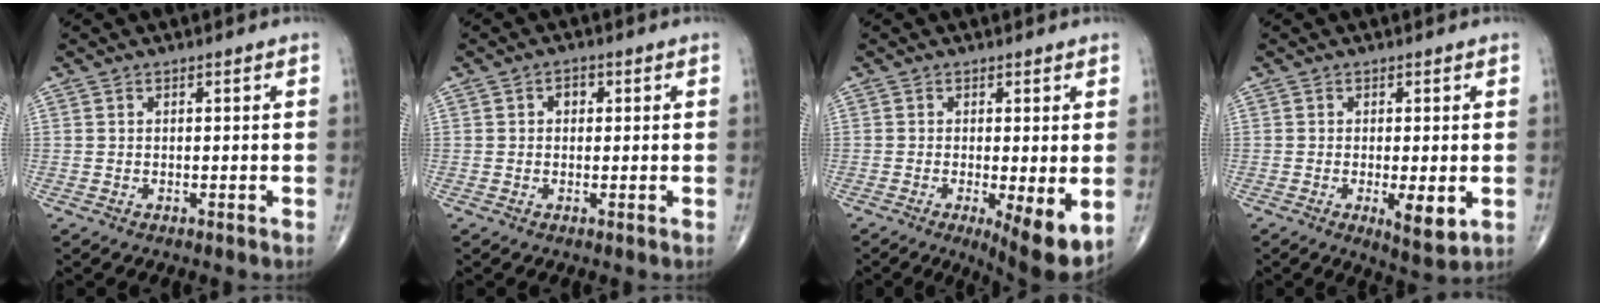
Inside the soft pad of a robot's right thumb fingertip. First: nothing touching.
{"total": 1.9, "force": [0.4, 1.5, 1.1], "torque": [-0.008, 0.005, 0.002]}
{"total": 8.4, "force": [-1.8, 2.3, 7.9], "torque": [-0.118, -0.024, -0.025]}
{"total": 5.5, "force": [-1.2, 1.7, 5.1], "torque": [-0.081, -0.017, -0.018]}